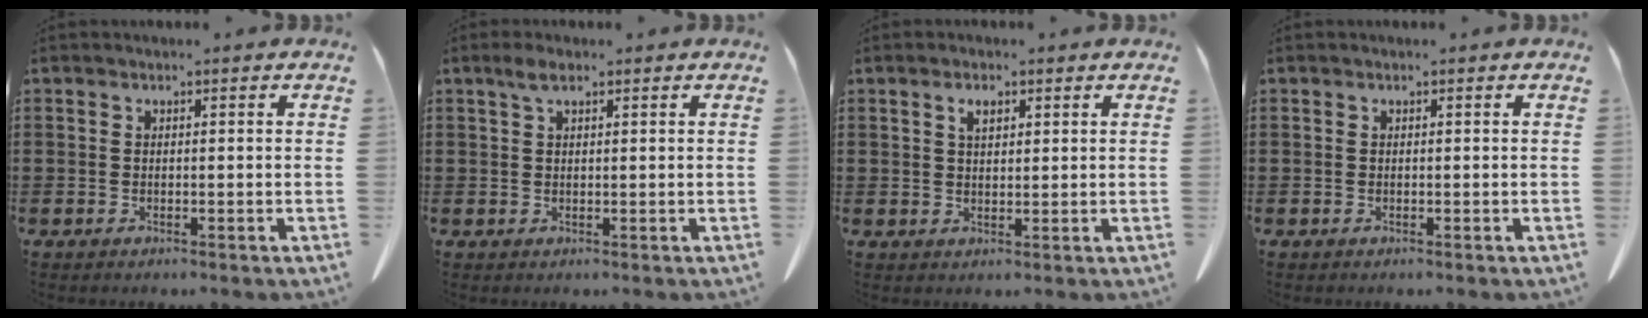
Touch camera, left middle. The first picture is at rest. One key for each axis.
{"total": 2.2, "fx": 1.2, "fy": 0.8, "fz": 1.7, "tx": -0.038, "ty": 0.004, "tz": 0.021}
{"total": 2.3, "fx": 1.2, "fy": 1.0, "fz": 1.6, "tx": -0.029, "ty": 0.000, "tz": 0.020}
{"total": 0.0}